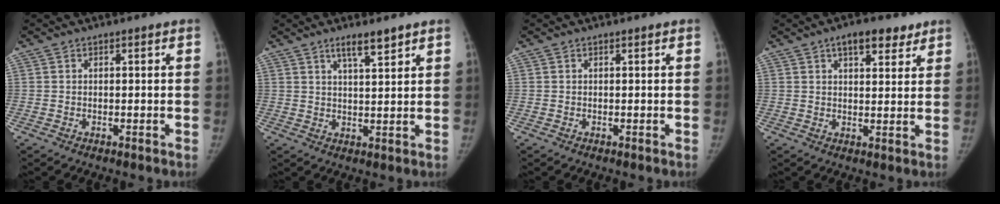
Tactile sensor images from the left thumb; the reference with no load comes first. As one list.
[{"total": 4.6, "force": [3.3, 0.8, 3.1], "torque": [-0.043, -0.021, 0.057]}, {"total": 0.0}, {"total": 7.0, "force": [4.3, 3.3, 4.5], "torque": [-0.034, -0.015, 0.059]}]